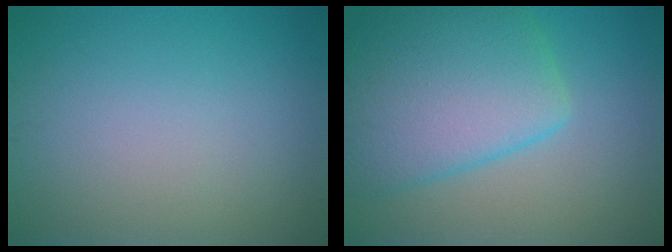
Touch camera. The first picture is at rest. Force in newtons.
{"total": 8.2, "press": 8.2, "slide": 0.6}